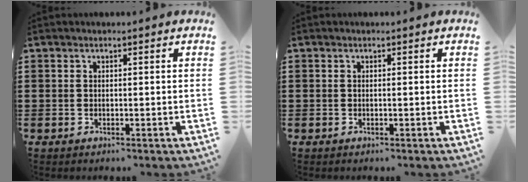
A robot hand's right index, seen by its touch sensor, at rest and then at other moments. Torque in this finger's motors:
{"motor_torque": [0.22, 0.17, 0.03, 0.05]}